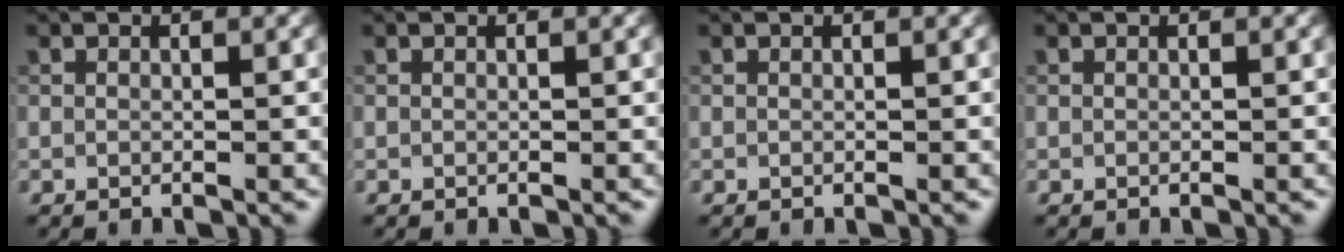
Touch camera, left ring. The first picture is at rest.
{"total": 0.0}
{"total": 0.0}
{"total": 0.0}